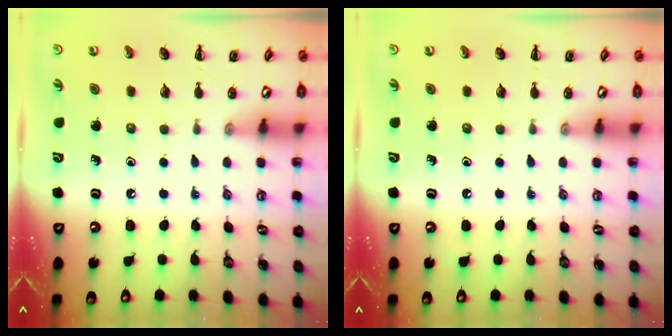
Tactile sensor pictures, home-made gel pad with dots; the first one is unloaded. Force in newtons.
{"total": 0.0}